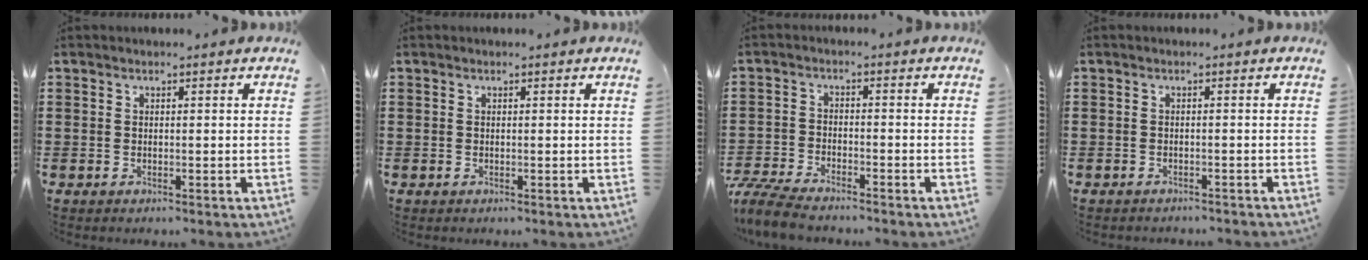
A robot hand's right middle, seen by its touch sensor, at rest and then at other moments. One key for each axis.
{"total": 0.0}
{"total": 5.8, "fx": -5.4, "fy": 1.0, "fz": 1.8, "tx": -0.053, "ty": 0.001, "tz": -0.111}
{"total": 1.0, "fx": -1.0, "fy": 0.1, "fz": 0.0, "tx": -0.004, "ty": 0.001, "tz": -0.021}